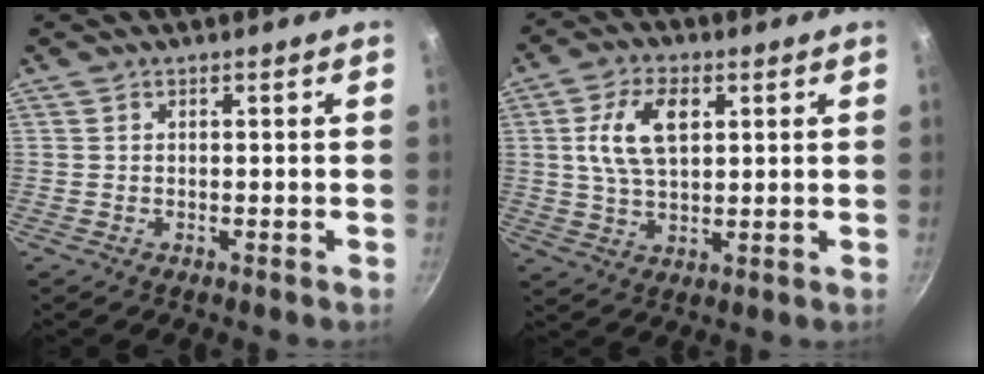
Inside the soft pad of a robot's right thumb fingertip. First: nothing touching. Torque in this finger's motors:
{"motor_torque": [0.21, 0.23, 0.71, 0.71, 0.09]}